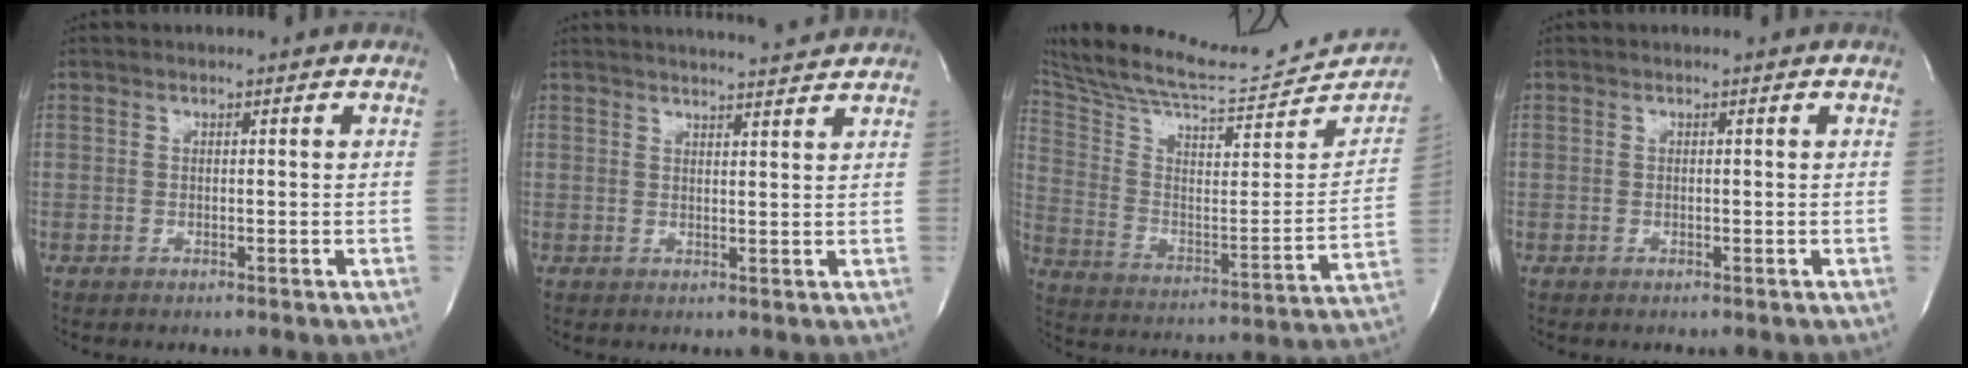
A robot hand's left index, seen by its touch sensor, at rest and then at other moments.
{"total": 7.9, "force": [7.5, 0.0, 2.5], "torque": [-0.042, 0.008, 0.094]}
{"total": 26.1, "force": [23.6, 3.7, 10.4], "torque": [-0.183, -0.049, 0.341]}
{"total": 0.0}